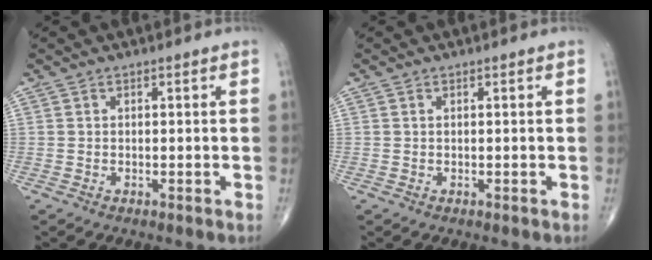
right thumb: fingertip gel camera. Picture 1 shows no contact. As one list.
[{"total": 0.0}]